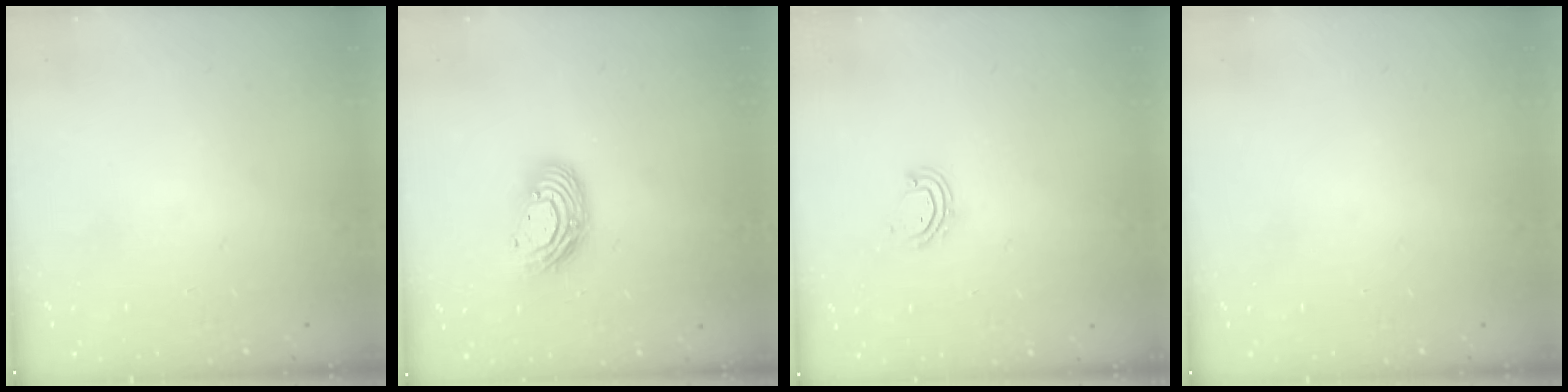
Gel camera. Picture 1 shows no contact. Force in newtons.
{"total": 11.8, "press": 11.8, "slide": 0.8}
{"total": 5.0, "press": 5.0, "slide": 0.3}
{"total": 0.0}